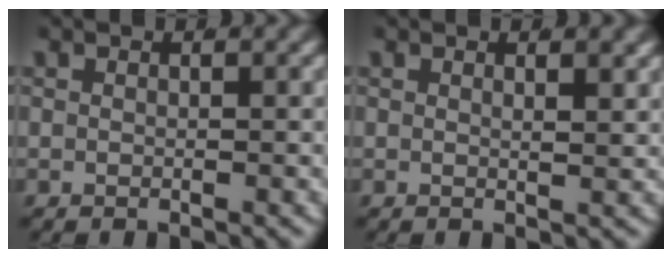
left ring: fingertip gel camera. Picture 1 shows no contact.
{"total": 1.0, "force": [0.6, -0.2, 0.8], "torque": [-0.009, -0.006, 0.011]}